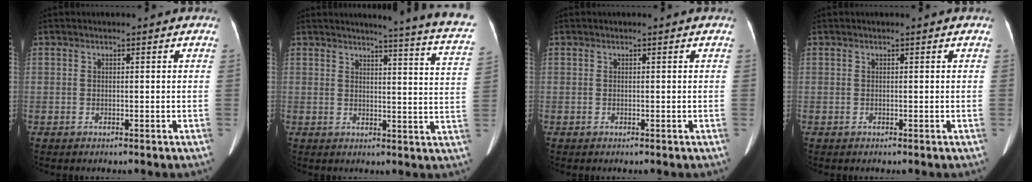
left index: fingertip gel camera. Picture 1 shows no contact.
{"total": 15.7, "force": [14.2, -0.9, 6.5], "torque": [-0.080, -0.090, 0.137]}
{"total": 0.0}
{"total": 0.0}